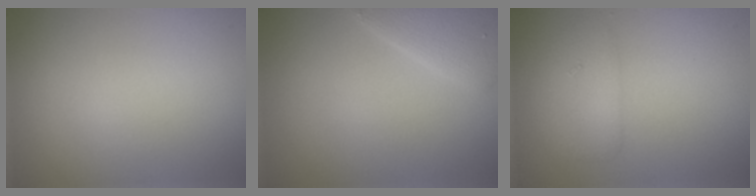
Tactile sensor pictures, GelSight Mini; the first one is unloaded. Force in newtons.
{"total": 2.9, "press": 2.9, "slide": 0.2}
{"total": 2.1, "press": 2.1, "slide": 0.1}